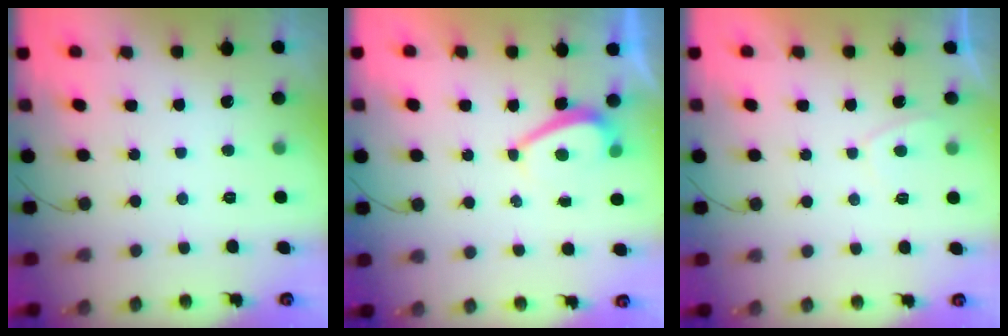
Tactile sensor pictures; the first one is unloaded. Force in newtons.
{"total": 2.0, "press": 1.9, "slide": 0.6}
{"total": 1.9, "press": 1.9, "slide": 0.6}